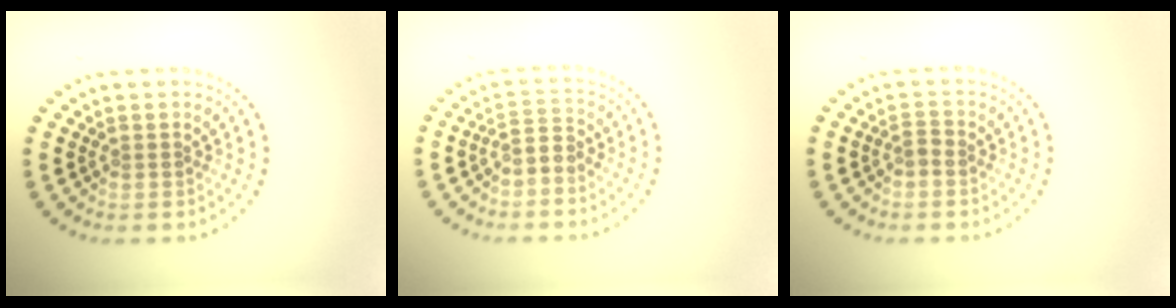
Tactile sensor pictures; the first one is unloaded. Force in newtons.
{"total": 2.1, "press": 1.5, "slide": 1.4}
{"total": 0.9, "press": 0.7, "slide": 0.5}